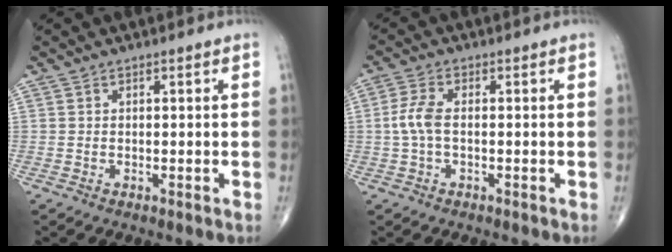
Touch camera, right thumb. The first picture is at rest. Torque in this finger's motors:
{"motor_torque": [-0.13, 0.58, 0.49, 0.00, 0.08]}